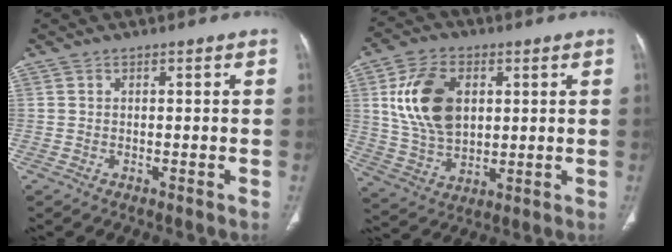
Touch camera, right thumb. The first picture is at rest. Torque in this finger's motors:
{"motor_torque": [0.24, 0.28, 1.25, 0.25, 0.16]}